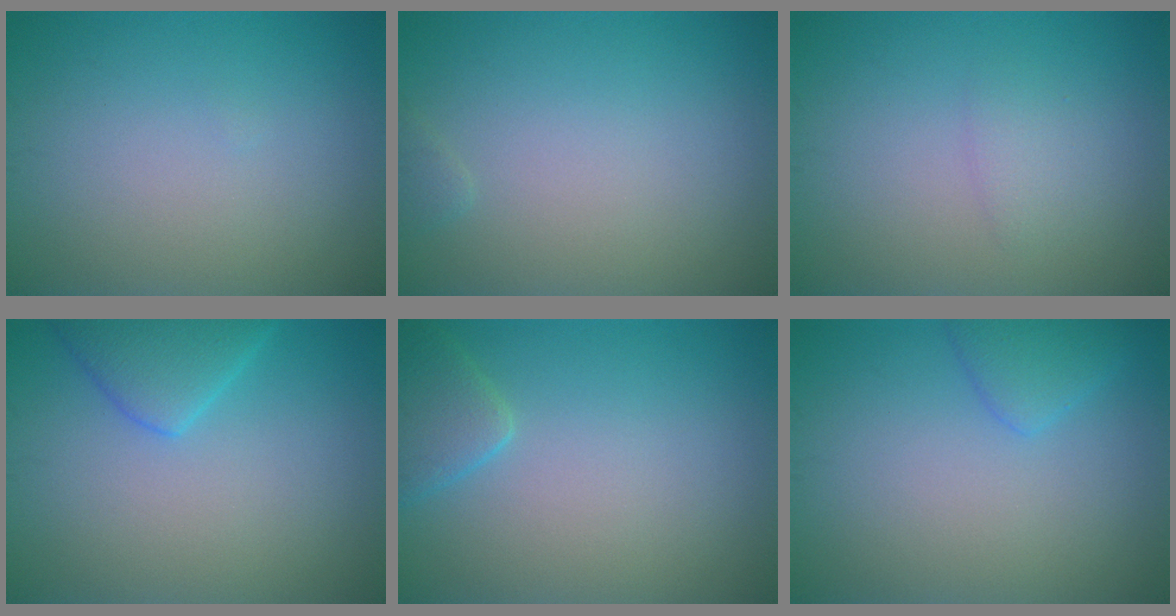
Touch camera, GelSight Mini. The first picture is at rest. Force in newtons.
{"total": 0.6, "press": 0.6, "slide": 0.1}
{"total": 1.2, "press": 1.2, "slide": 0.2}
{"total": 3.4, "press": 3.4, "slide": 0.3}
{"total": 2.6, "press": 2.6, "slide": 0.2}
{"total": 2.0, "press": 2.0, "slide": 0.1}